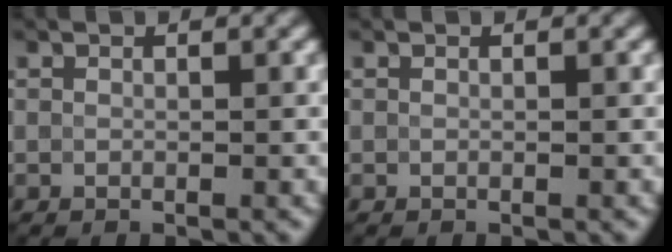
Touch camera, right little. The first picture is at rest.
{"total": 0.0}